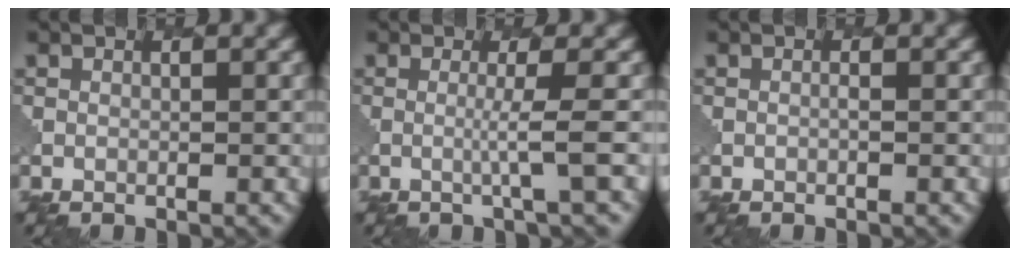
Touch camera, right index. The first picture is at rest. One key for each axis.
{"total": 1.9, "fx": -0.2, "fy": 0.0, "fz": 1.9, "tx": -0.031, "ty": -0.003, "tz": -0.014}
{"total": 0.0}